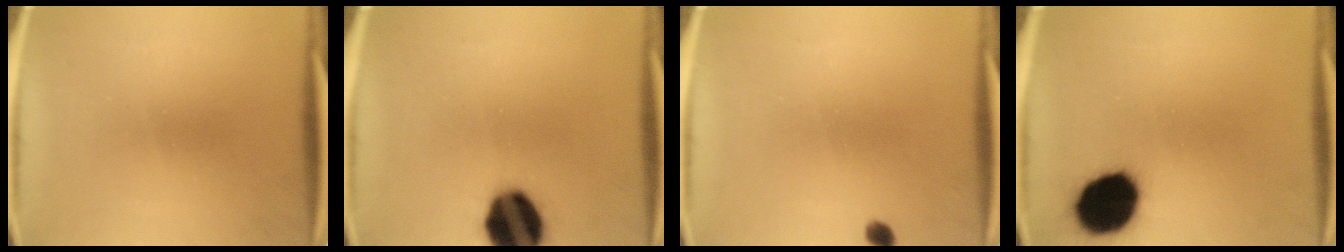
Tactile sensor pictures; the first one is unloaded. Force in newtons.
{"total": 16.3}
{"total": 1.4}
{"total": 16.7}